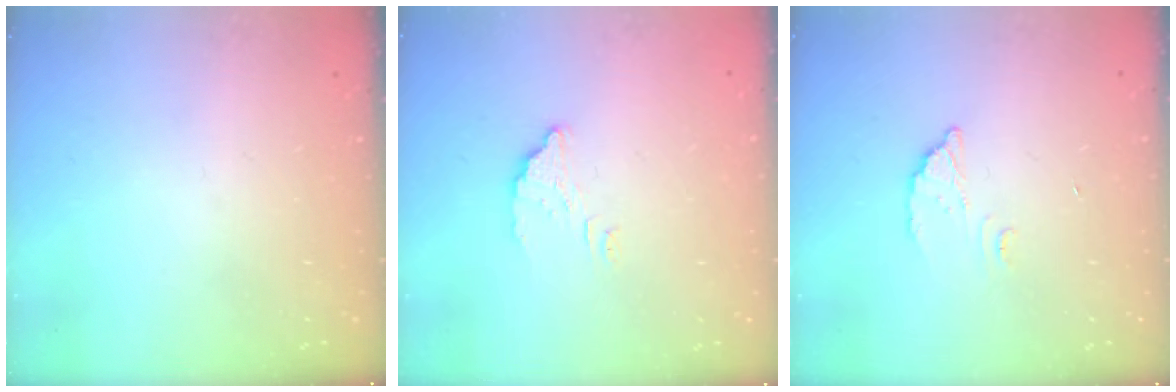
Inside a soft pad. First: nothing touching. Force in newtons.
{"total": 2.7, "press": 2.7, "slide": 0.2}
{"total": 2.8, "press": 2.8, "slide": 0.2}